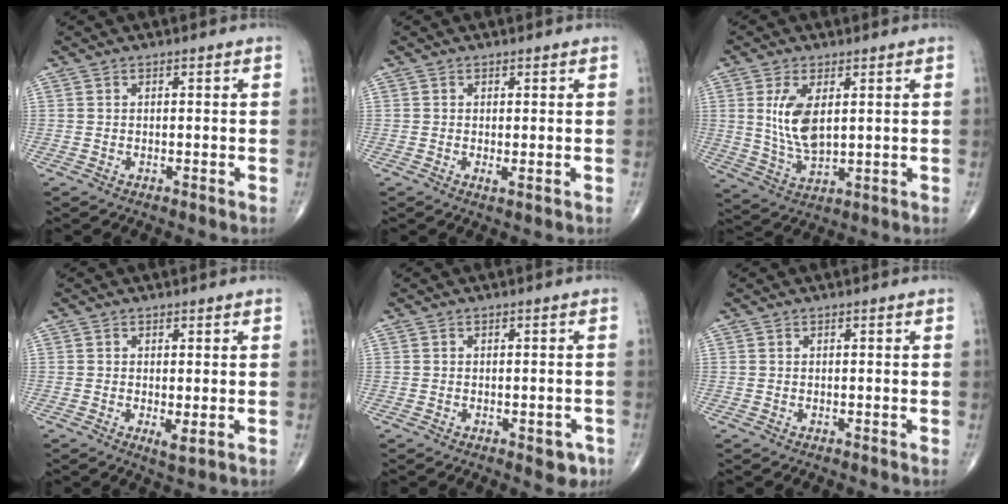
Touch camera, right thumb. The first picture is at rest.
{"total": 1.0, "force": [0.0, 0.4, 1.0], "torque": [-0.020, -0.005, -0.001]}
{"total": 8.7, "force": [2.0, 4.2, 7.4], "torque": [-0.141, -0.019, 0.048]}
{"total": 2.3, "force": [-0.3, 0.7, 2.1], "torque": [-0.038, -0.009, -0.005]}
{"total": 3.5, "force": [-1.6, 1.9, 2.4], "torque": [-0.008, 0.003, -0.018]}
{"total": 0.0}